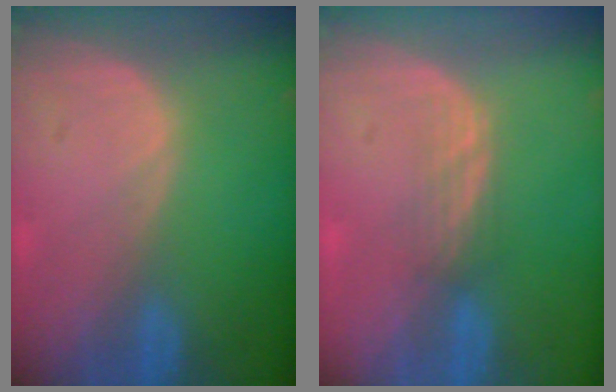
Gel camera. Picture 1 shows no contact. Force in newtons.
{"total": 2.3, "press": 2.2, "slide": 0.5}